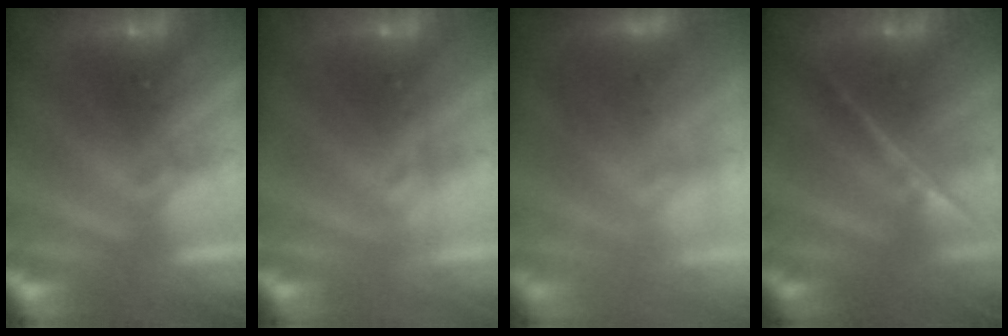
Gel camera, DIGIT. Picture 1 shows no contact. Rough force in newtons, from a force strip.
{"total": 3.4}
{"total": 3.8}
{"total": 1.8}